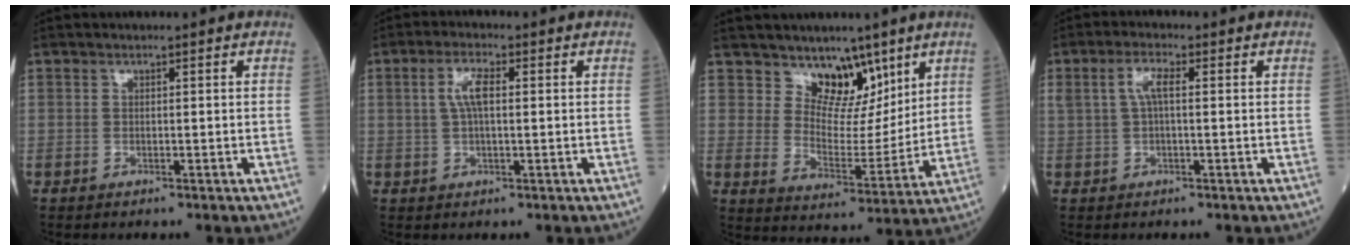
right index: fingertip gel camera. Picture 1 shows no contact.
{"total": 4.1, "force": [0.7, 1.1, 3.9], "torque": [-0.082, 0.011, 0.015]}
{"total": 8.2, "force": [6.0, 4.7, 3.1], "torque": [-0.038, -0.007, 0.106]}
{"total": 3.5, "force": [0.7, 1.0, 3.3], "torque": [-0.072, 0.016, 0.017]}